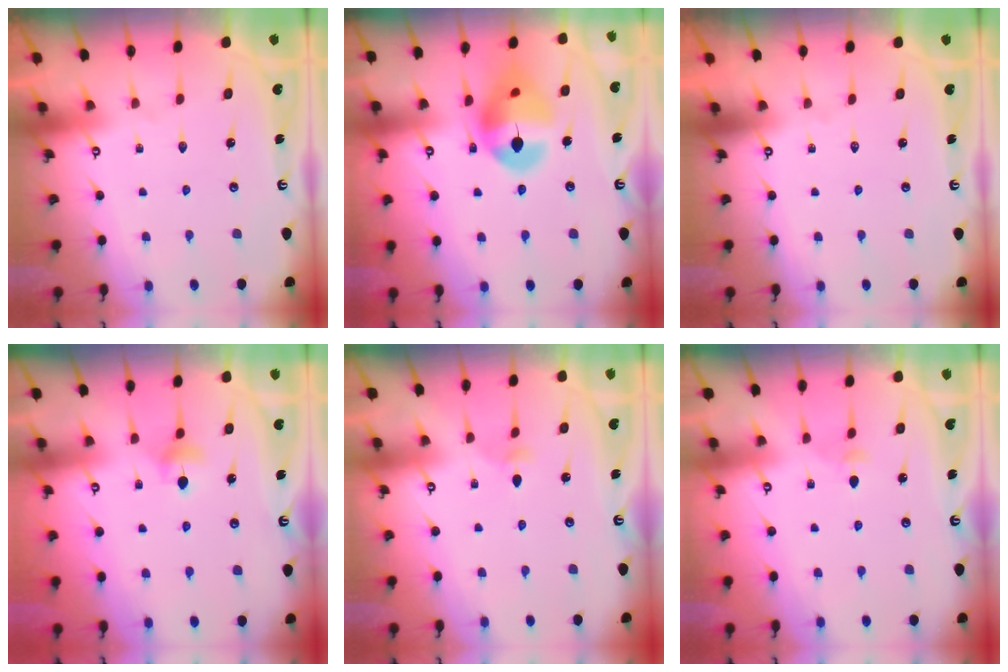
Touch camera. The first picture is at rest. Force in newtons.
{"total": 14.8, "press": 14.7, "slide": 1.8}
{"total": 0.0}
{"total": 4.8, "press": 4.8, "slide": 0.7}
{"total": 2.3, "press": 2.3, "slide": 0.5}
{"total": 2.8, "press": 2.7, "slide": 0.8}